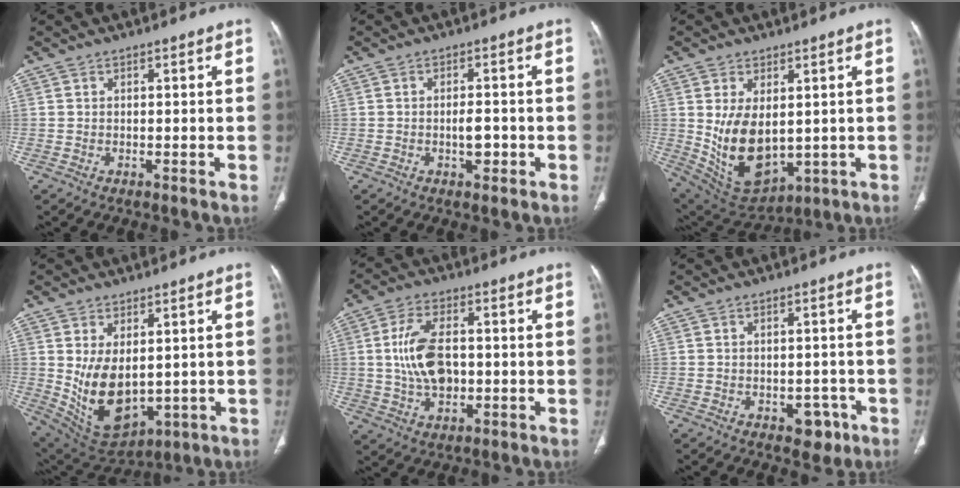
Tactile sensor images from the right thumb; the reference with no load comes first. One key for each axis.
{"total": 3.3, "fx": -1.0, "fy": 1.5, "fz": 2.7, "tx": -0.032, "ty": 0.004, "tz": -0.014}
{"total": 13.6, "fx": 0.5, "fy": 8.1, "fz": 10.9, "tx": -0.178, "ty": -0.015, "tz": 0.043}
{"total": 12.7, "fx": 0.5, "fy": 7.6, "fz": 10.2, "tx": -0.163, "ty": -0.015, "tz": 0.043}
{"total": 10.4, "fx": 0.3, "fy": 6.1, "fz": 8.5, "tx": -0.158, "ty": 0.006, "tz": 0.010}
{"total": 4.3, "fx": -2.1, "fy": 2.8, "fz": 2.5, "tx": -0.006, "ty": 0.012, "tz": -0.023}